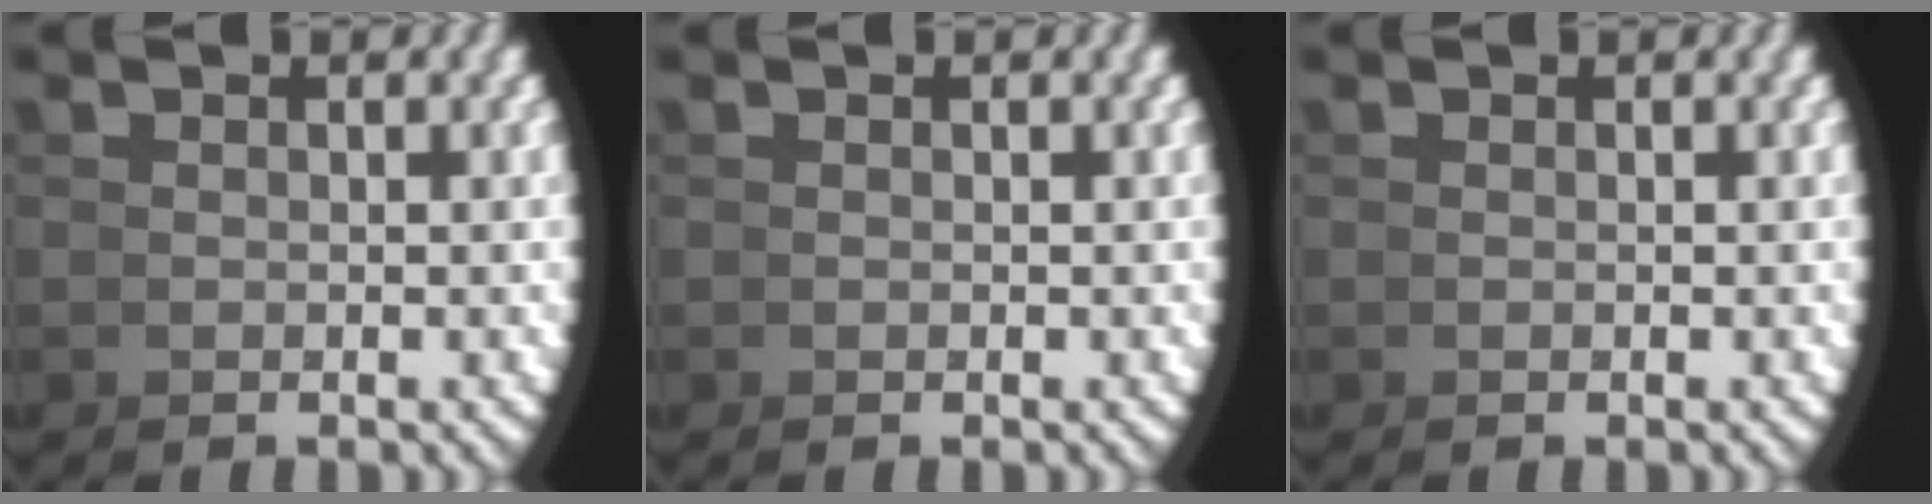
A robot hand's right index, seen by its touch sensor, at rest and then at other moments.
{"total": 0.0}
{"total": 0.0}